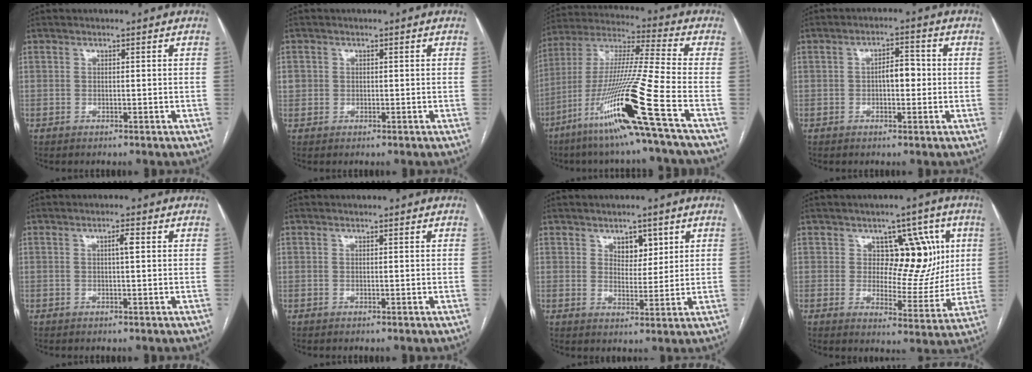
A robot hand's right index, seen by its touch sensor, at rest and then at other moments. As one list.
[{"total": 2.0, "force": [0.4, 1.9, 0.4], "torque": [0.000, 0.009, 0.009]}, {"total": 20.6, "force": [-9.8, -2.1, 18.0], "torque": [-0.366, -0.039, -0.189]}, {"total": 3.9, "force": [-0.1, 1.8, 3.4], "torque": [-0.053, 0.013, -0.002]}, {"total": 1.8, "force": [0.4, 0.1, 1.8], "torque": [-0.030, 0.003, 0.006]}, {"total": 0.0}, {"total": 4.3, "force": [2.3, 2.5, 2.6], "torque": [-0.035, 0.001, 0.039]}, {"total": 10.0, "force": [3.1, 6.1, 7.2], "torque": [-0.075, 0.017, 0.049]}]